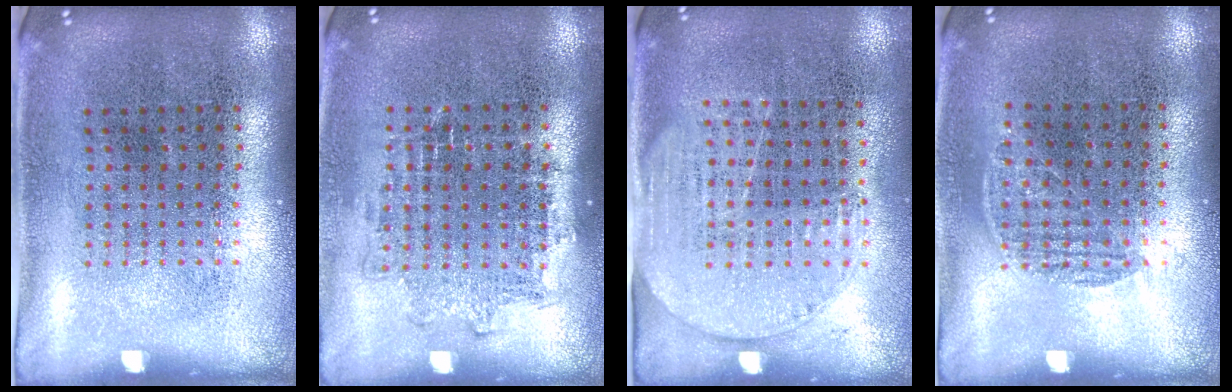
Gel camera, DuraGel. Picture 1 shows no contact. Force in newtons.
{"total": 1.3, "press": 1.1, "slide": 0.7}
{"total": 1.5, "press": 1.3, "slide": 0.7}
{"total": 0.8, "press": 0.5, "slide": 0.6}